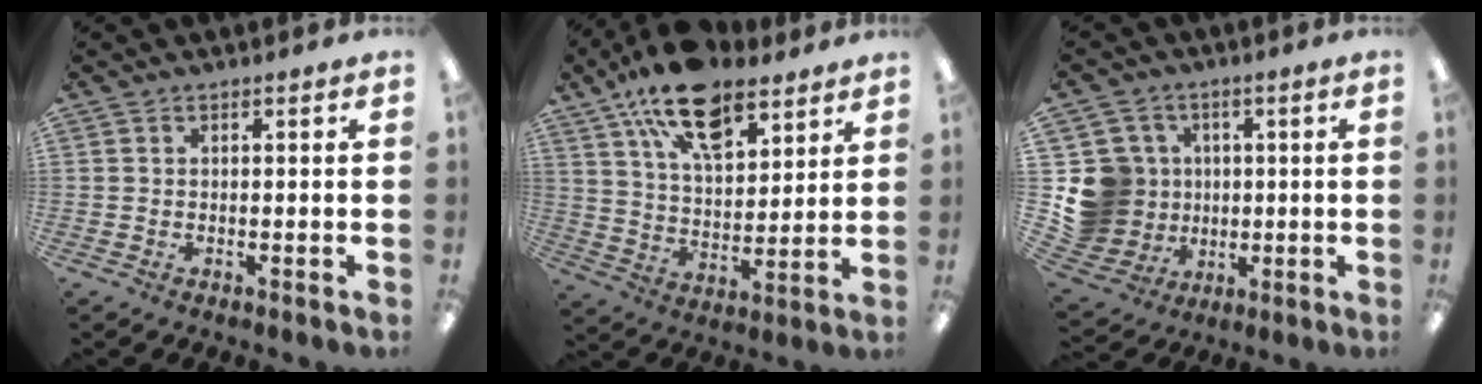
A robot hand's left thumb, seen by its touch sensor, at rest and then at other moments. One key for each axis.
{"total": 18.1, "fx": 11.6, "fy": 8.9, "fz": 10.6, "tx": -0.182, "ty": -0.049, "tz": 0.207}
{"total": 13.7, "fx": 1.1, "fy": 13.2, "fz": 3.8, "tx": -0.113, "ty": 0.005, "tz": 0.038}